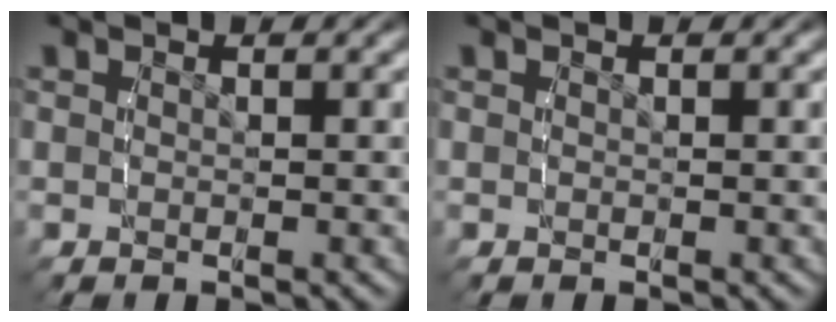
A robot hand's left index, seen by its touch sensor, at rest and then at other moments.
{"total": 0.0}